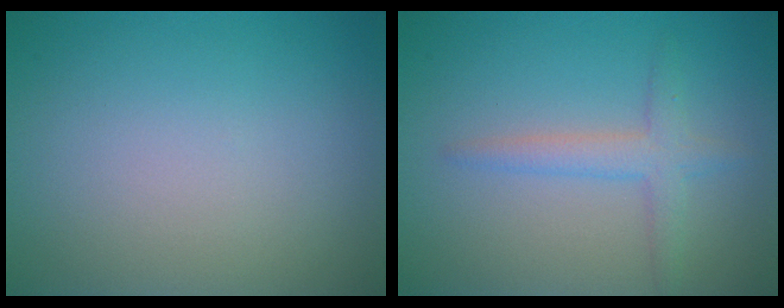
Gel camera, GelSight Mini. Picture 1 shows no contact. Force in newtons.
{"total": 2.4, "press": 2.4, "slide": 0.1}